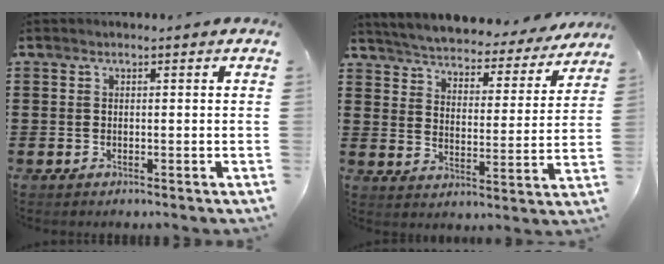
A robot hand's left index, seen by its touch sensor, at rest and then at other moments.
{"total": 4.2, "force": [4.2, 0.0, 0.3], "torque": [-0.031, -0.036, 0.066]}